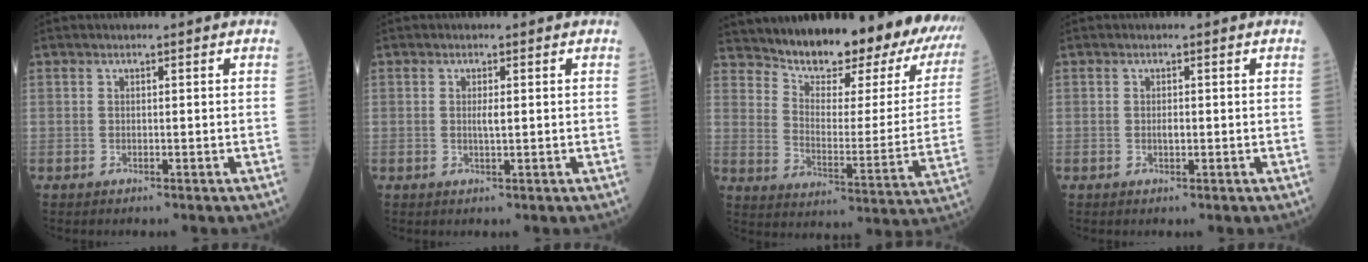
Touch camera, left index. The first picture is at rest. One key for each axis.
{"total": 1.4, "fx": 0.1, "fy": 0.2, "fz": 1.4, "tx": -0.029, "ty": 0.000, "tz": 0.001}
{"total": 24.1, "fx": 22.0, "fy": 5.4, "fz": 8.2, "tx": -0.117, "ty": -0.080, "tz": 0.278}
{"total": 1.0, "fx": -0.1, "fy": 0.4, "fz": 0.9, "tx": -0.019, "ty": 0.001, "tz": -0.002}